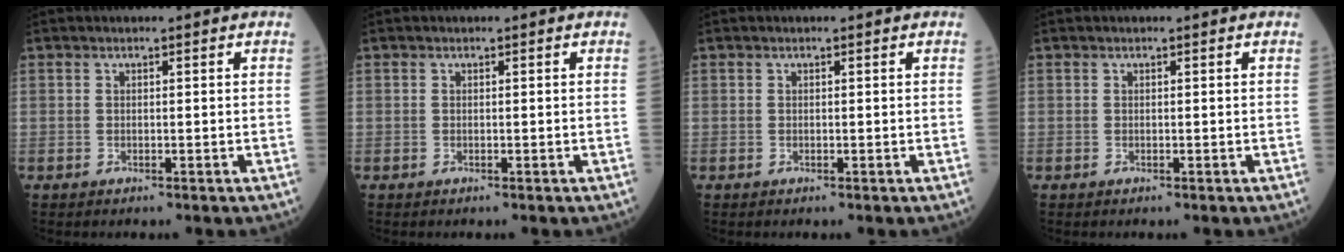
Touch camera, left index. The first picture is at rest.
{"total": 0.0}
{"total": 0.0}
{"total": 0.0}